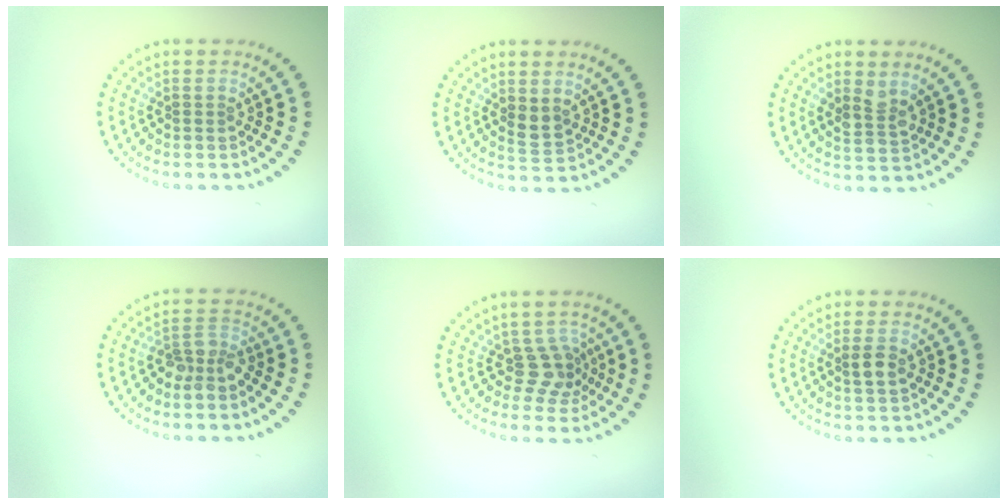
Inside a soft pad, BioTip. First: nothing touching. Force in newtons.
{"total": 1.5, "press": 1.5, "slide": 0.5}
{"total": 2.4, "press": 2.2, "slide": 0.8}
{"total": 2.8, "press": 2.2, "slide": 1.6}
{"total": 2.7, "press": 2.1, "slide": 1.7}
{"total": 1.7, "press": 1.7, "slide": 0.5}